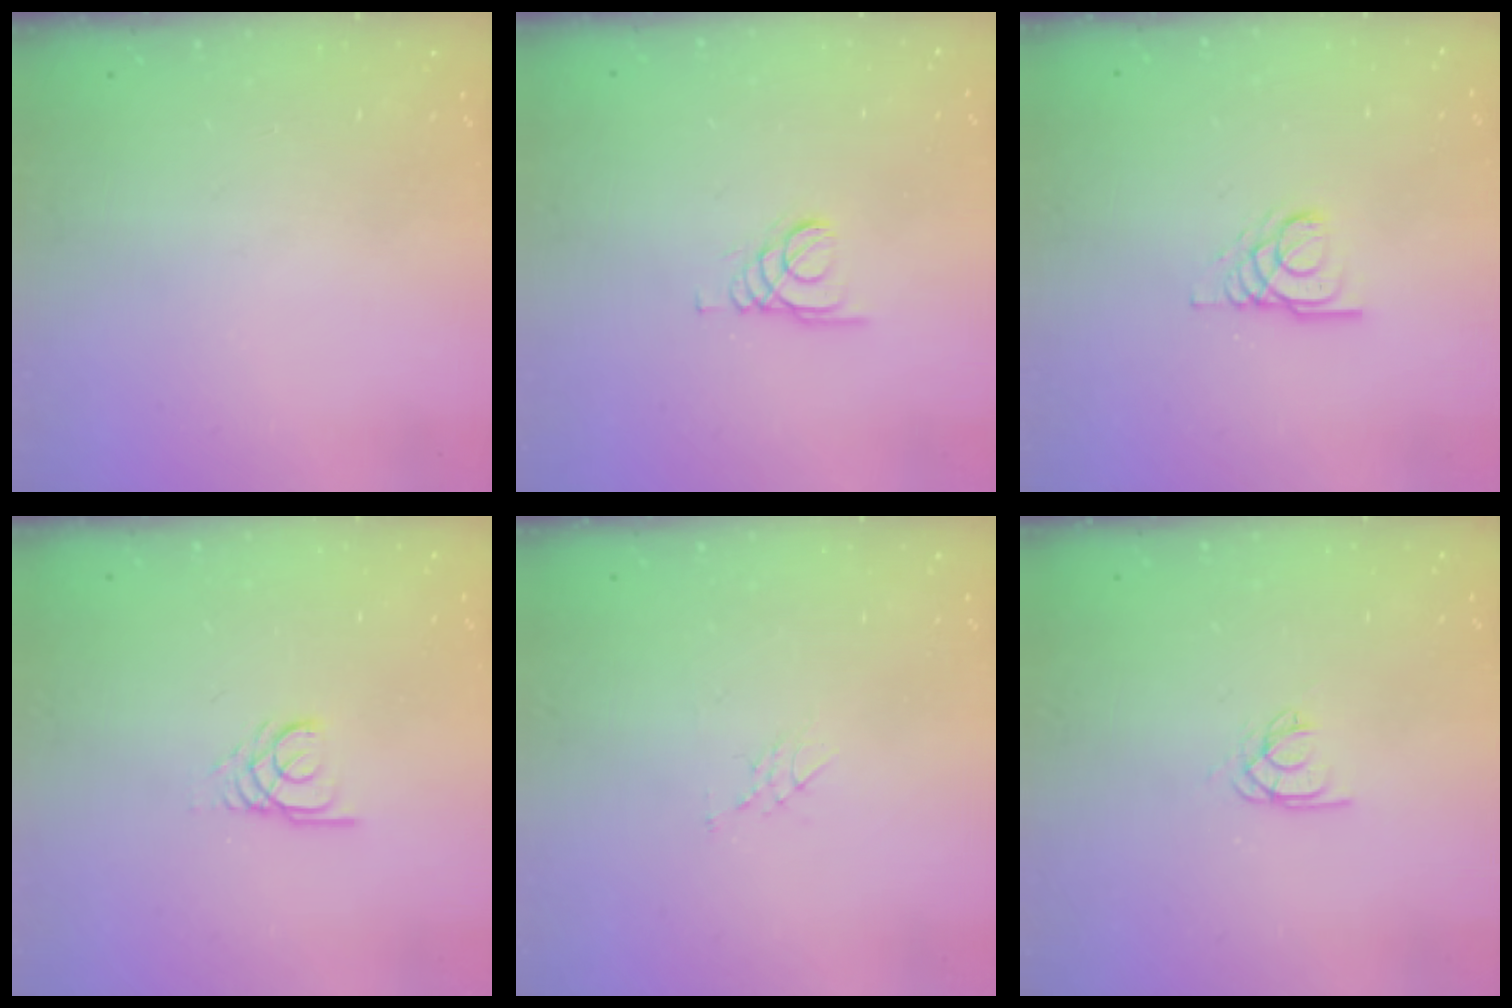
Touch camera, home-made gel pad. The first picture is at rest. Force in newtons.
{"total": 1.6, "press": 1.6, "slide": 0.0}
{"total": 4.1, "press": 4.1, "slide": 0.4}
{"total": 2.5, "press": 2.5, "slide": 0.2}
{"total": 3.5, "press": 3.3, "slide": 1.1}
{"total": 2.6, "press": 2.6, "slide": 0.1}